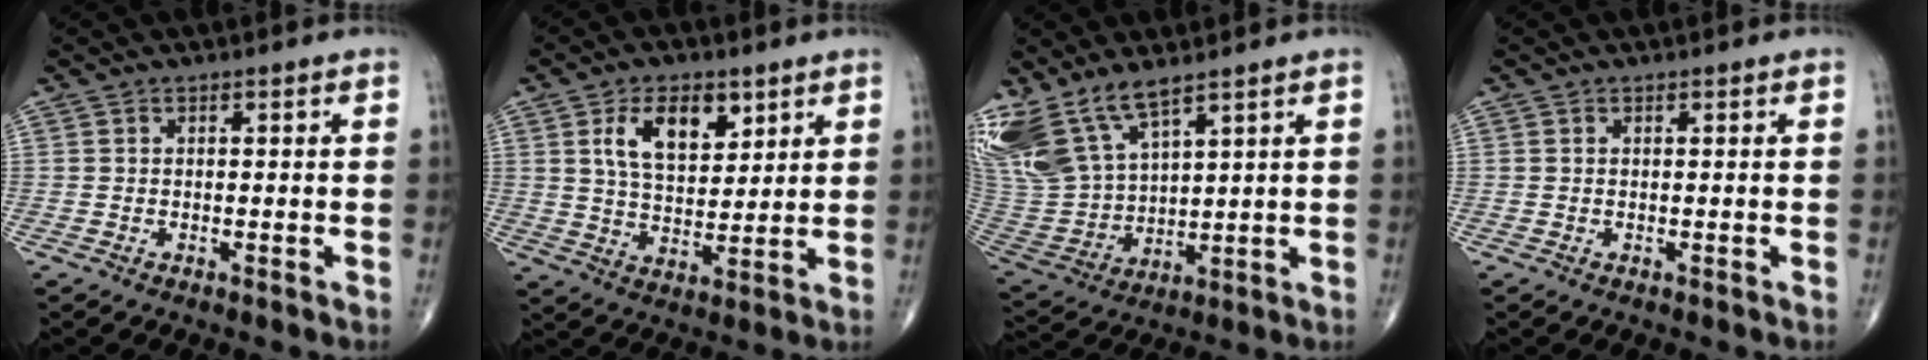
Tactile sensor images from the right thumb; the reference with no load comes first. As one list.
[{"total": 11.0, "force": [4.8, 6.1, 7.8], "torque": [-0.111, -0.021, 0.089]}, {"total": 15.8, "force": [10.7, 6.4, 9.8], "torque": [-0.207, -0.041, 0.231]}, {"total": 0.0}]